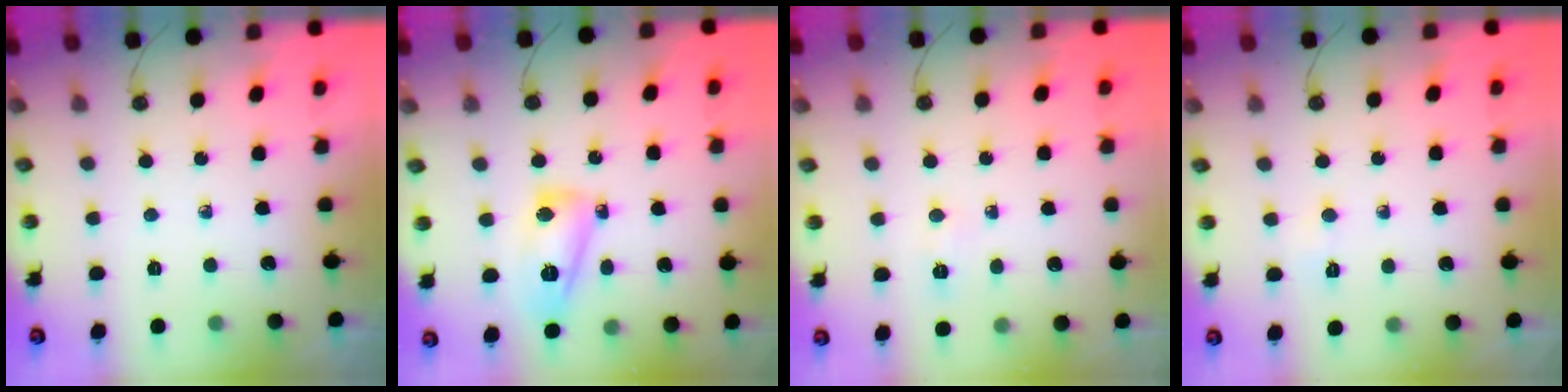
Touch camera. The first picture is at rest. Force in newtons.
{"total": 11.5, "press": 11.4, "slide": 1.4}
{"total": 5.3, "press": 5.2, "slide": 0.7}
{"total": 2.8, "press": 2.8, "slide": 0.4}